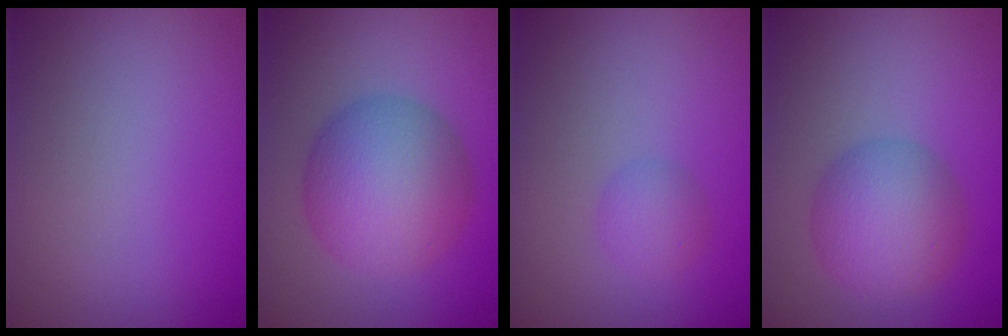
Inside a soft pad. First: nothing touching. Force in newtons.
{"total": 8.1, "press": 8.1, "slide": 0.0}
{"total": 1.8, "press": 1.8, "slide": 0.0}
{"total": 5.6, "press": 5.6, "slide": 0.1}